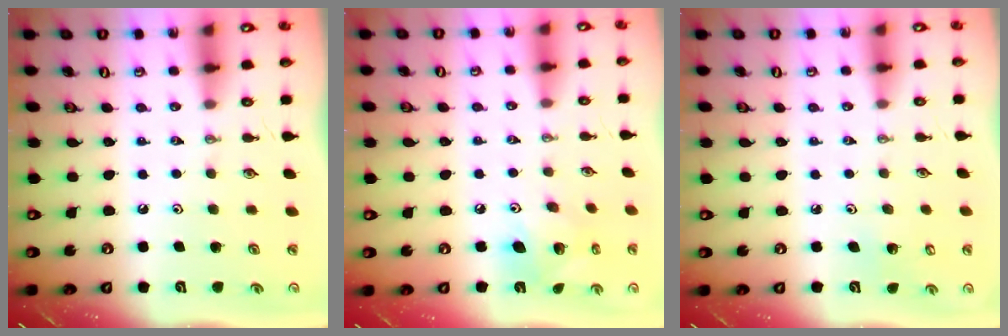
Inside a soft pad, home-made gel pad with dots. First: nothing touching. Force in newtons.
{"total": 10.5, "press": 10.5, "slide": 1.0}
{"total": 2.5, "press": 2.5, "slide": 0.2}